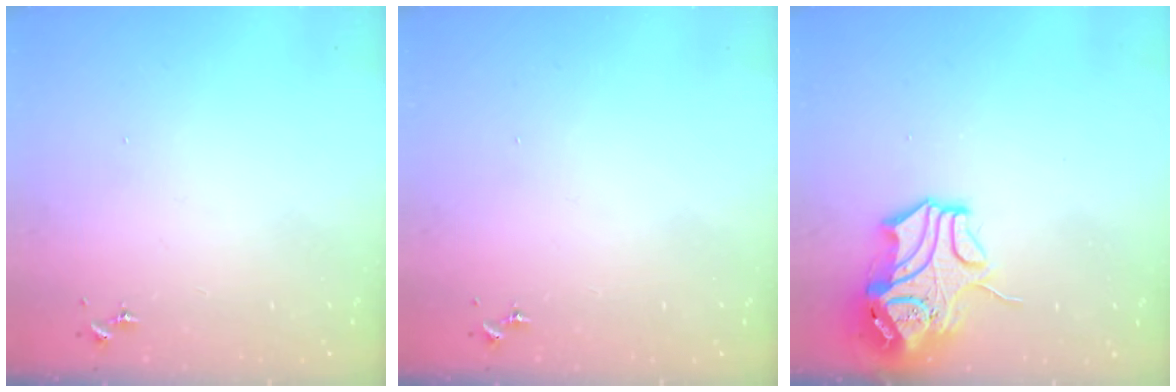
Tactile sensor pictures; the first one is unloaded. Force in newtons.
{"total": 0.0}
{"total": 14.0, "press": 13.8, "slide": 2.1}